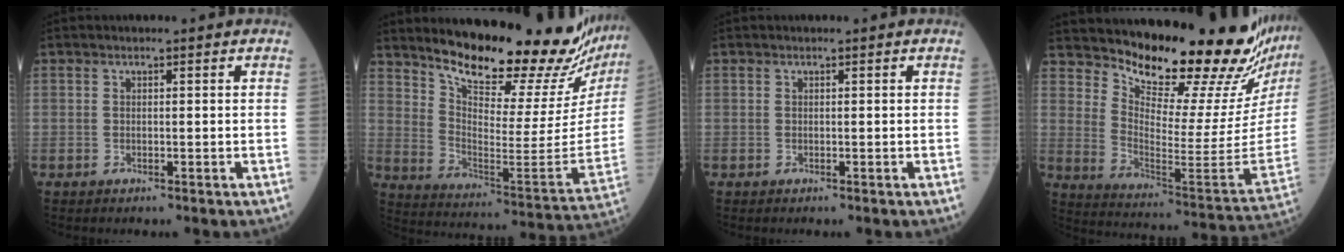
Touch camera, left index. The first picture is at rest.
{"total": 27.8, "force": [24.9, 4.1, 11.7], "torque": [-0.186, -0.115, 0.333]}
{"total": 0.0}
{"total": 24.7, "force": [22.2, 1.4, 10.9], "torque": [-0.179, -0.136, 0.302]}